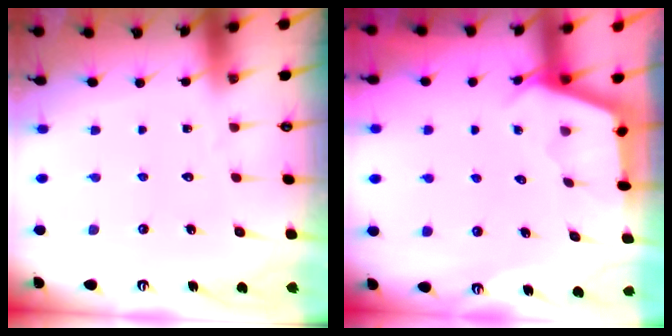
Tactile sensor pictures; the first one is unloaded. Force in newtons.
{"total": 2.8, "press": 2.8, "slide": 0.3}